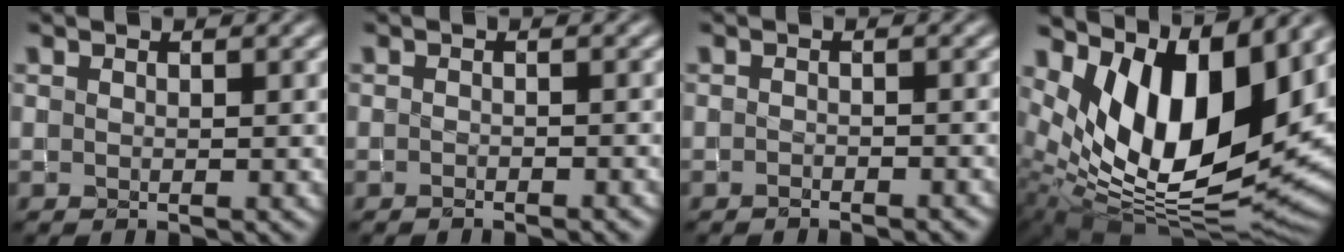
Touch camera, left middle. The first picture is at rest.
{"total": 1.0, "force": [-0.9, 0.1, 0.4], "torque": [-0.006, 0.002, -0.014]}
{"total": 1.2, "force": [-1.1, 0.1, 0.3], "torque": [-0.006, 0.004, -0.018]}
{"total": 14.0, "force": [5.0, 6.7, 11.2], "torque": [-0.181, -0.002, 0.084]}